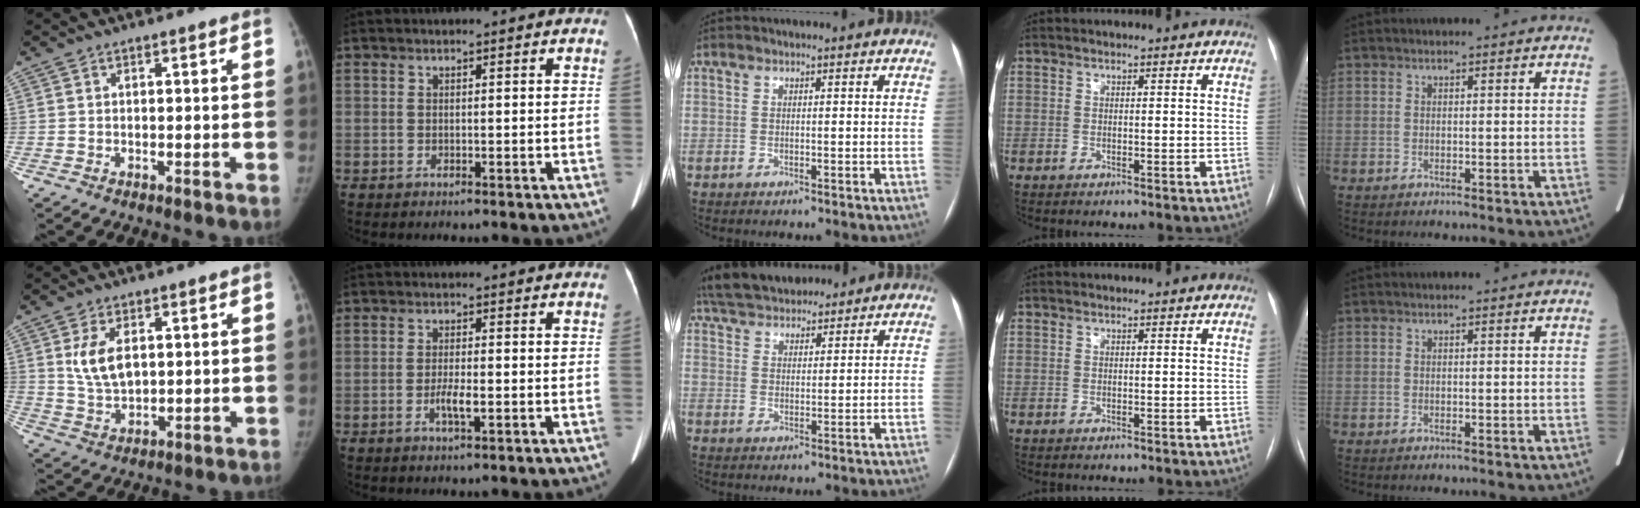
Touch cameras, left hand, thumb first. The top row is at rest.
{"thumb": {"total": 7.5, "force": [2.0, 4.5, 5.6], "torque": [-0.091, -0.011, 0.047]}, "index": {"total": 2.8, "force": [-1.0, 0.5, 2.6], "torque": [-0.053, -0.002, -0.018]}, "middle": {"total": 11.1, "force": [9.9, 3.7, 3.6], "torque": [-0.062, 0.036, 0.164]}}